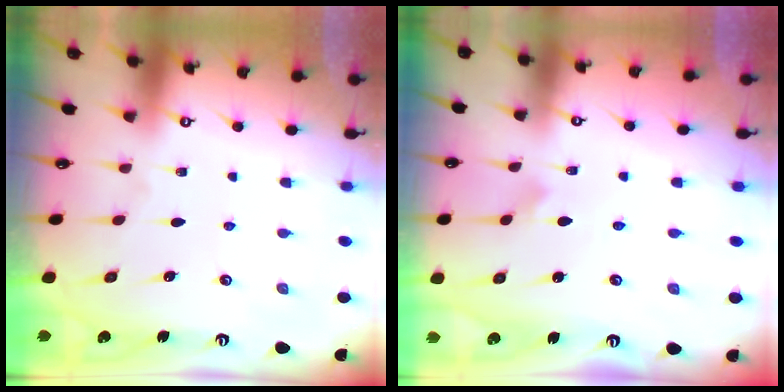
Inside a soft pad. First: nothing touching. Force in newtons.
{"total": 2.0, "press": 2.0, "slide": 0.1}